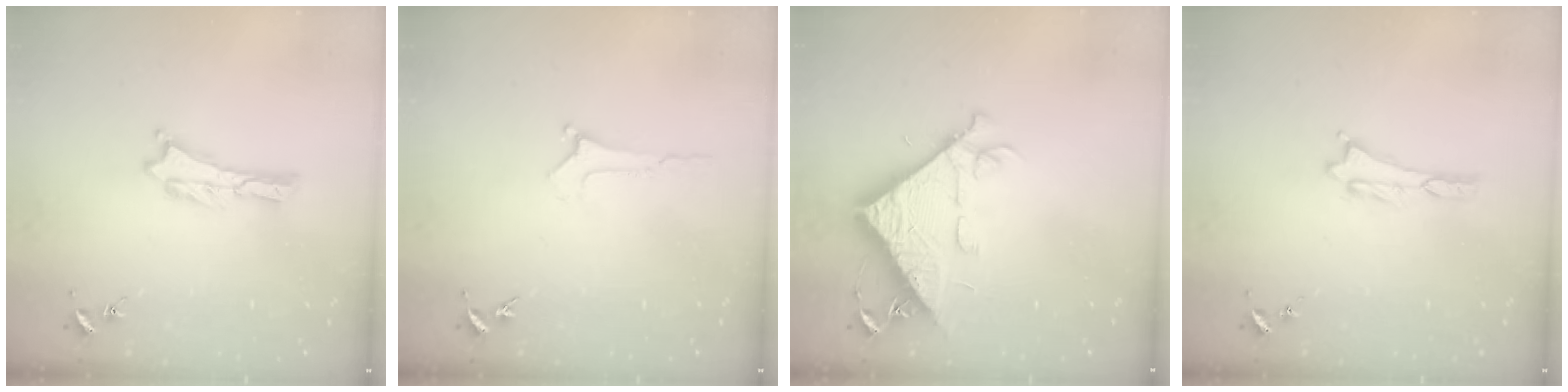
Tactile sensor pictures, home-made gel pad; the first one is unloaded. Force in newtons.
{"total": 0.0}
{"total": 9.8, "press": 9.7, "slide": 1.2}
{"total": 0.0}